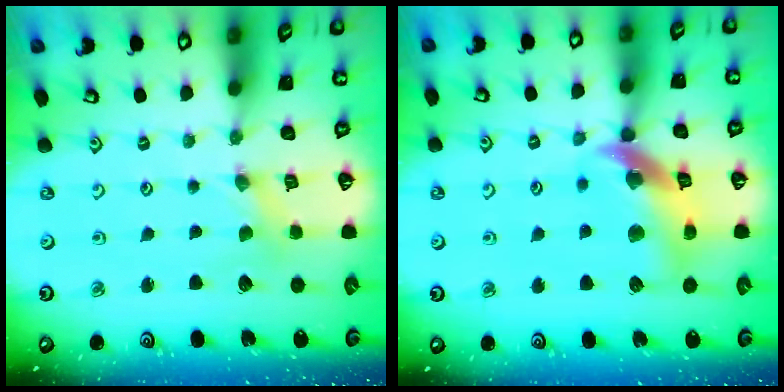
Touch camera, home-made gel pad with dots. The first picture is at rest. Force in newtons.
{"total": 14.9, "press": 14.8, "slide": 1.9}